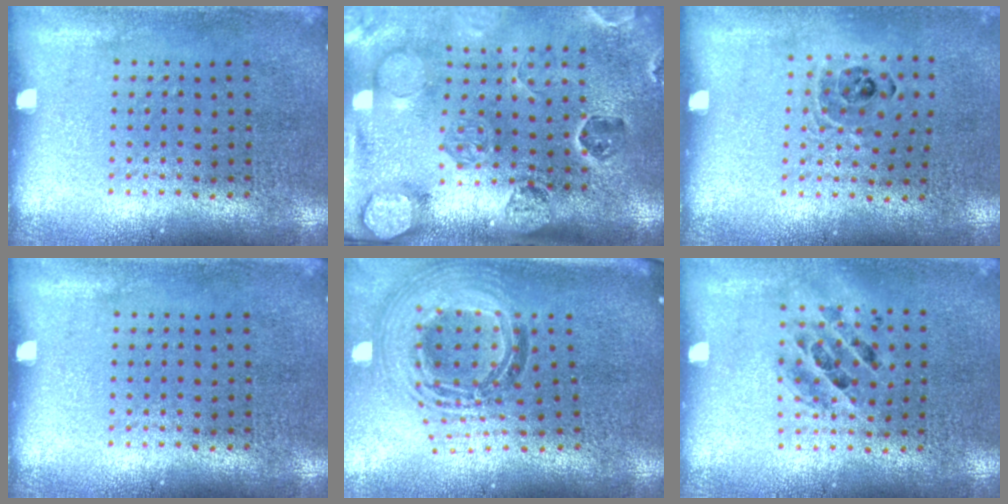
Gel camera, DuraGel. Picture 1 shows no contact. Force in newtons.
{"total": 2.8, "press": 2.7, "slide": 0.7}
{"total": 0.9, "press": 0.9, "slide": 0.1}
{"total": 0.0}
{"total": 1.8, "press": 1.5, "slide": 1.0}
{"total": 1.3, "press": 1.1, "slide": 0.5}